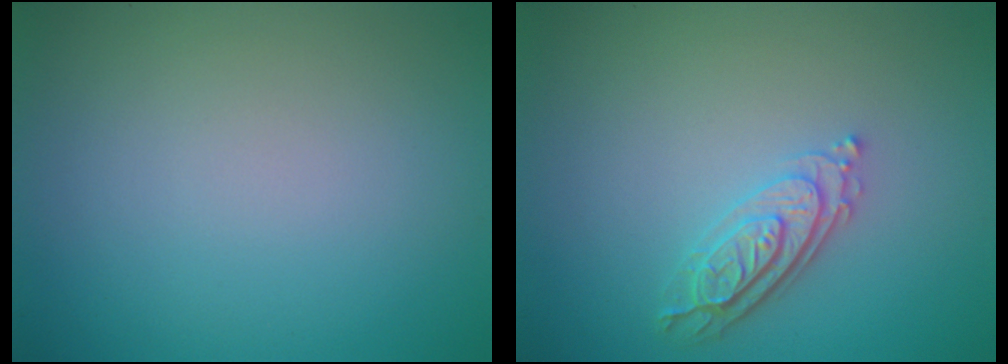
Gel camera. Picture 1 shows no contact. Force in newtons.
{"total": 3.0, "press": 2.6, "slide": 1.5}